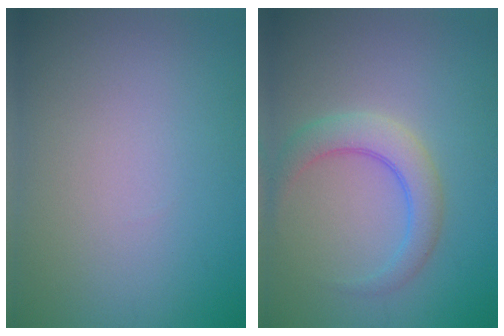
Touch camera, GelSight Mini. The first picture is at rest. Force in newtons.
{"total": 3.6, "press": 3.6, "slide": 0.1}